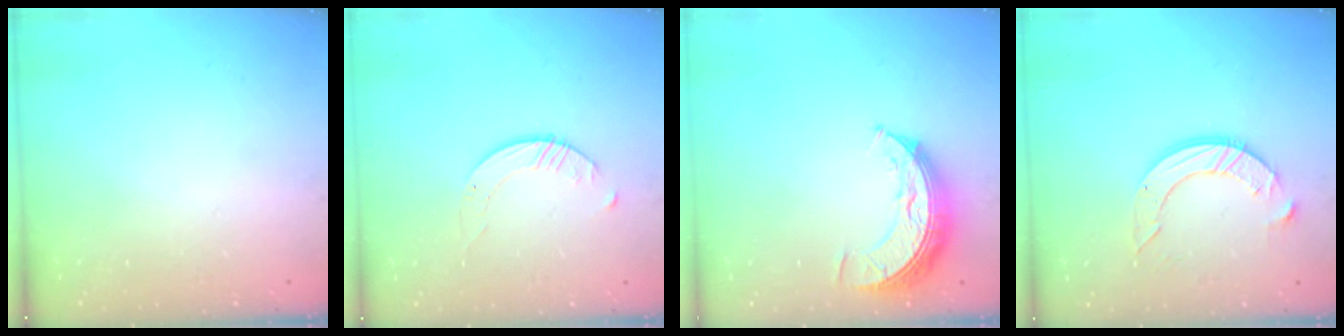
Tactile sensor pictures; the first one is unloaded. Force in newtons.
{"total": 2.8, "press": 2.8, "slide": 0.3}
{"total": 9.1, "press": 9.1, "slide": 0.6}
{"total": 10.0, "press": 10.0, "slide": 1.0}